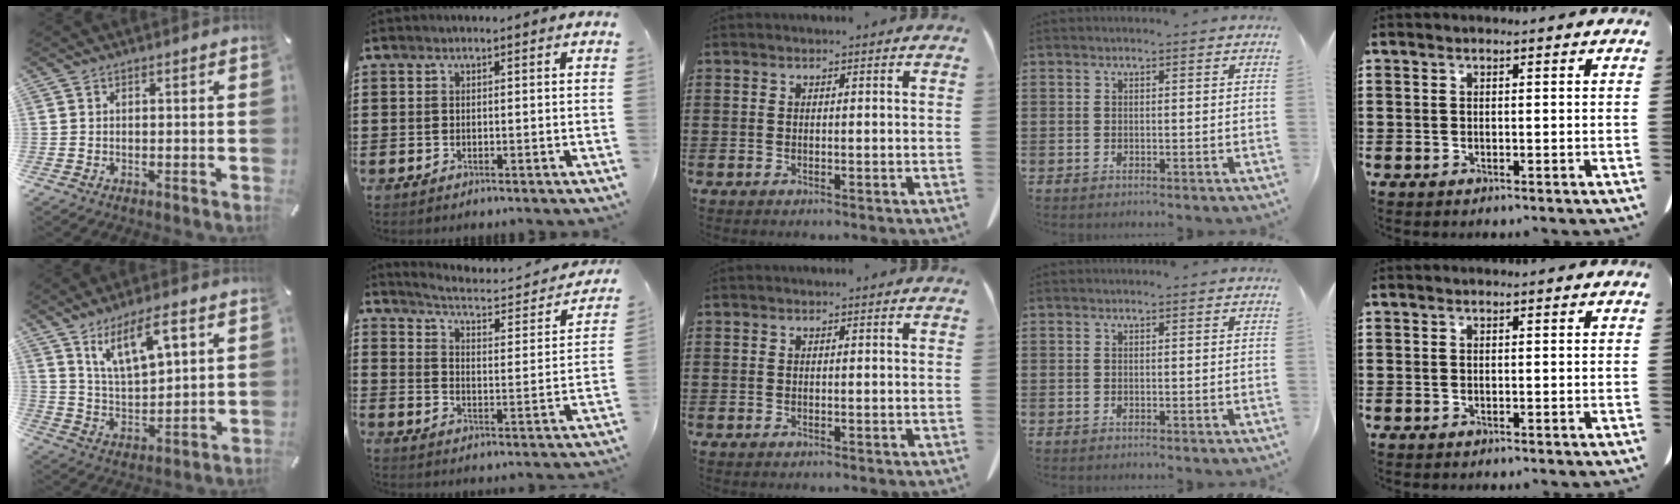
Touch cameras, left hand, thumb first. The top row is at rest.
{"thumb": {"total": 11.0, "force": [7.3, 4.1, 7.2], "torque": [-0.143, -0.020, 0.132]}, "index": {"total": 3.6, "force": [3.2, 0.3, 1.6], "torque": [-0.053, -0.029, 0.043]}}